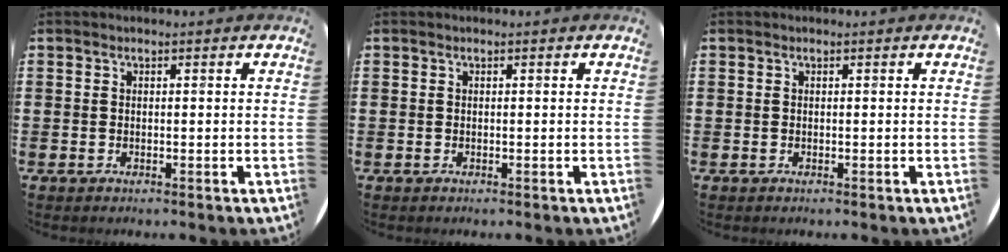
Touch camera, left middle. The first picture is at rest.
{"total": 0.0}
{"total": 0.0}